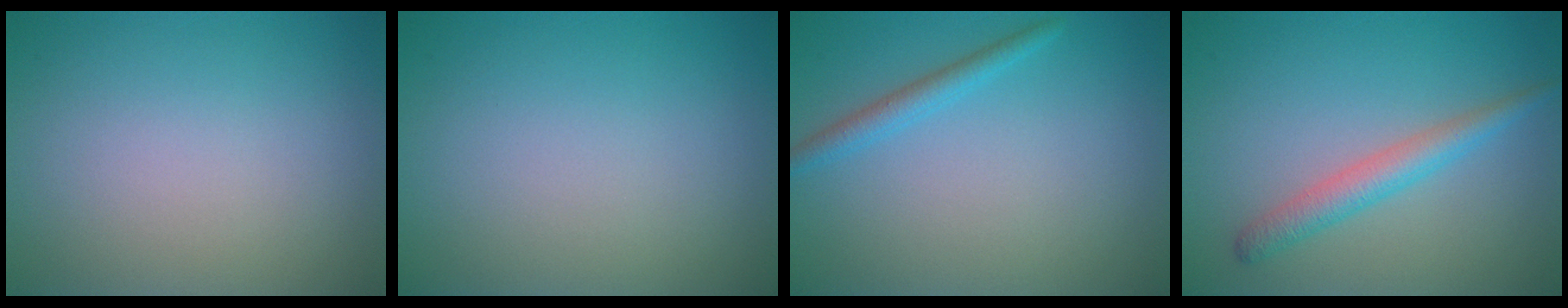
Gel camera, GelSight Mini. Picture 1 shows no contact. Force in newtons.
{"total": 0.0}
{"total": 1.8, "press": 1.8, "slide": 0.1}
{"total": 2.8, "press": 2.8, "slide": 0.0}